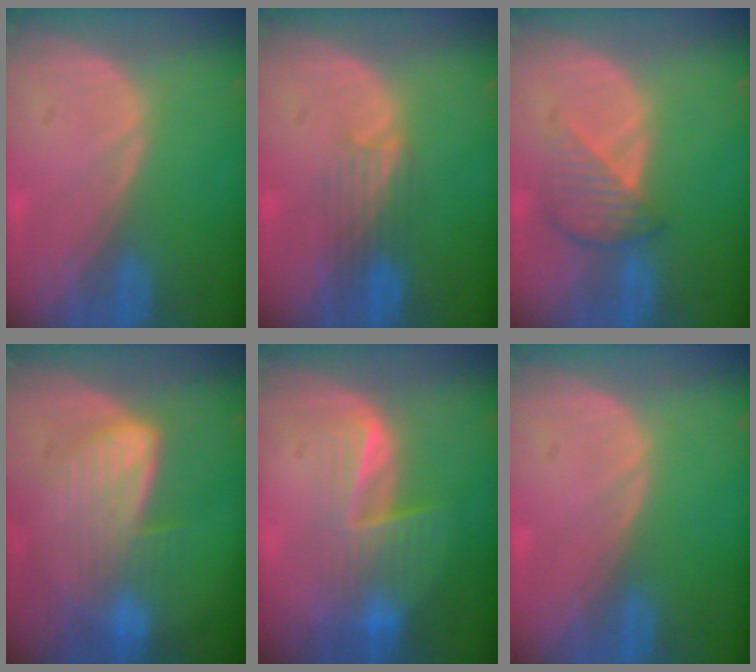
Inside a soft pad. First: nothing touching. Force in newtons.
{"total": 3.5, "press": 3.2, "slide": 1.5}
{"total": 4.6, "press": 4.3, "slide": 1.7}
{"total": 6.7, "press": 6.7, "slide": 0.4}
{"total": 6.7, "press": 6.4, "slide": 2.2}
{"total": 0.0}